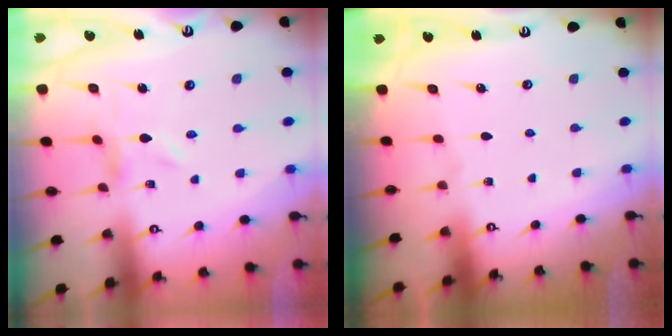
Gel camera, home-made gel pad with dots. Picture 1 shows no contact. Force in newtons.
{"total": 0.0}